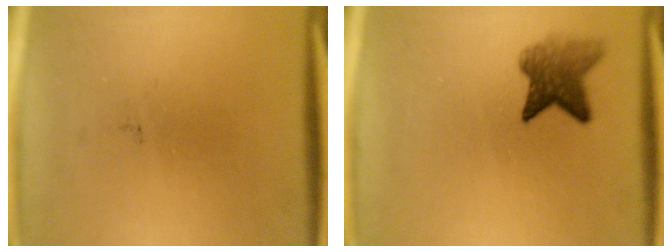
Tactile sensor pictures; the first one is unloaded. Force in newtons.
{"total": 5.0}